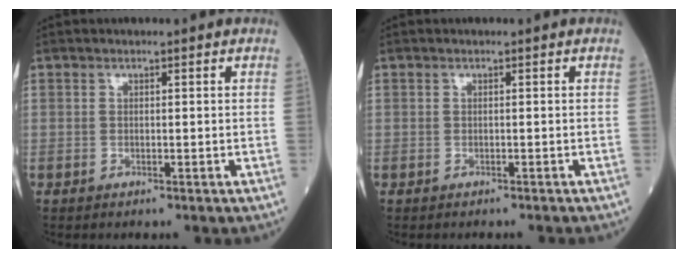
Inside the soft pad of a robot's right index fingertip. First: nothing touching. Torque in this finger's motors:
{"motor_torque": [0.03, 0.02, -0.07, 0.01]}